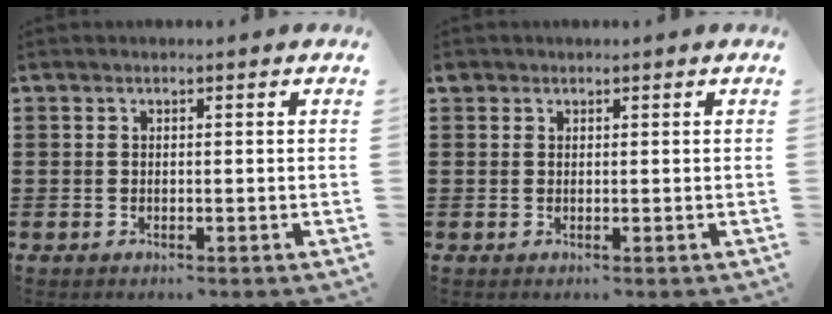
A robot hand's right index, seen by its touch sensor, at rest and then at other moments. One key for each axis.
{"total": 0.8, "fx": 0.5, "fy": 0.7, "fz": 0.1, "tx": -0.004, "ty": 0.003, "tz": 0.009}